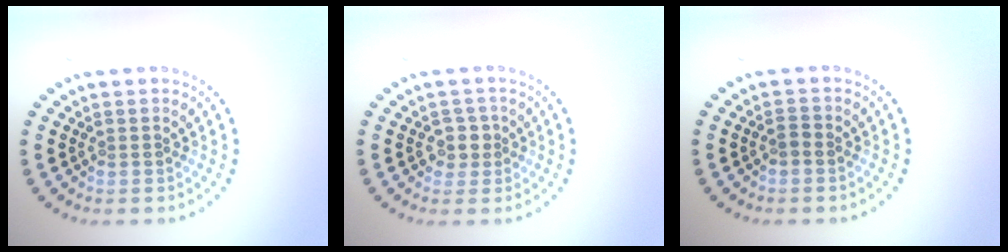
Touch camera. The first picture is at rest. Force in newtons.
{"total": 1.6, "press": 1.3, "slide": 1.0}
{"total": 0.9, "press": 0.8, "slide": 0.3}